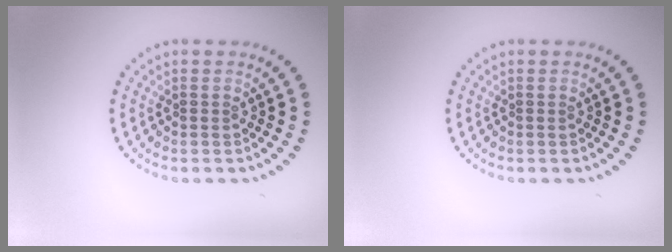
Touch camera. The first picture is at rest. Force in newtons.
{"total": 0.0}